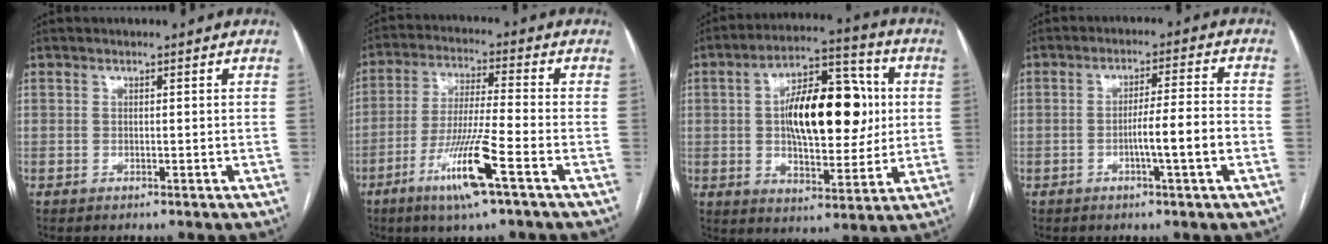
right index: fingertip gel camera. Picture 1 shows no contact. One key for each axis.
{"total": 11.3, "fx": -5.5, "fy": -0.3, "fz": 9.9, "tx": -0.194, "ty": -0.018, "tz": -0.106}
{"total": 17.0, "fx": 2.2, "fy": 7.3, "fz": 15.2, "tx": -0.246, "ty": 0.030, "tz": 0.036}
{"total": 6.9, "fx": -2.1, "fy": -0.3, "fz": 6.6, "tx": -0.104, "ty": 0.007, "tz": -0.034}